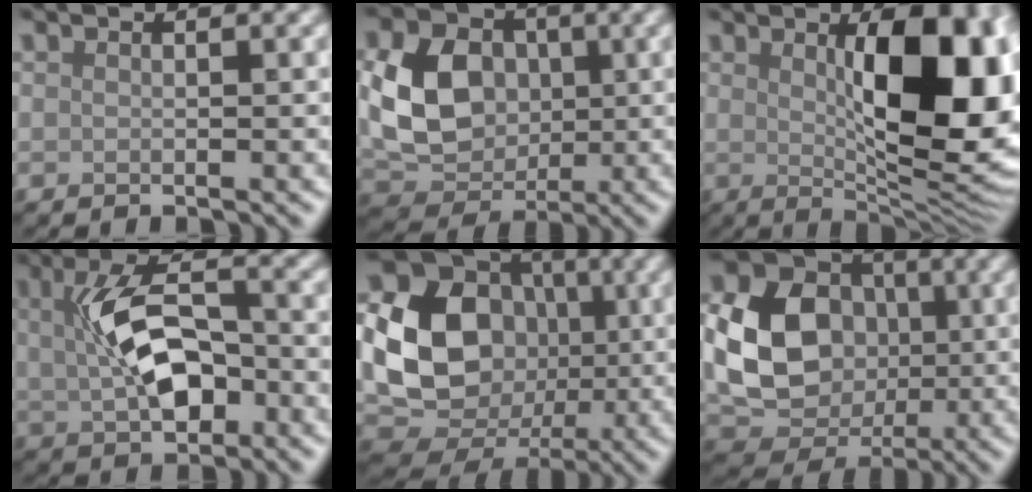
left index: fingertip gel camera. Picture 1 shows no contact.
{"total": 7.5, "force": [0.3, 5.9, 4.6], "torque": [-0.095, 0.002, 0.002]}
{"total": 11.2, "force": [1.5, 3.7, 10.5], "torque": [-0.137, -0.006, 0.030]}
{"total": 6.6, "force": [0.2, 3.3, 5.7], "torque": [-0.109, 0.006, 0.002]}
{"total": 12.9, "force": [-0.2, 10.6, 7.3], "torque": [-0.134, -0.013, -0.008]}
{"total": 10.5, "force": [-0.2, 8.4, 6.2], "torque": [-0.123, -0.014, -0.007]}